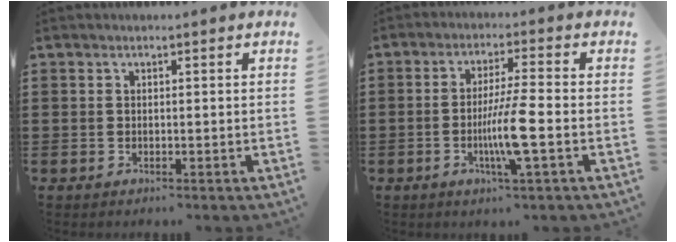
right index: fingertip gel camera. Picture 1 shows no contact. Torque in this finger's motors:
{"motor_torque": [2.14, 0.00, 0.38, 0.08]}